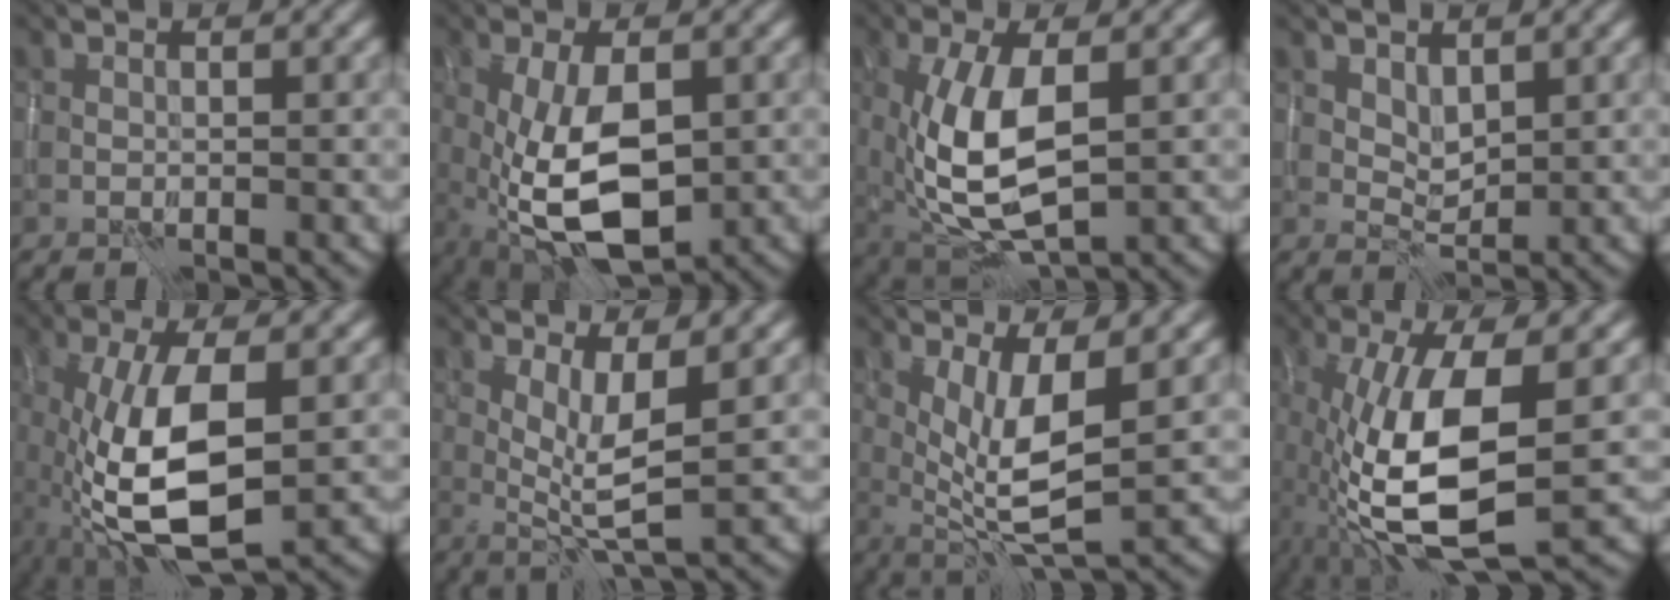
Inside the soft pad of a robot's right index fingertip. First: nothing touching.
{"total": 8.7, "force": [-1.3, 4.0, 7.6], "torque": [-0.169, -0.012, -0.019]}
{"total": 8.7, "force": [-0.1, 3.9, 7.7], "torque": [-0.170, -0.007, -0.003]}
{"total": 1.9, "force": [1.3, 0.9, 1.0], "torque": [-0.020, -0.007, 0.027]}
{"total": 9.7, "force": [-1.8, 3.5, 8.9], "torque": [-0.187, -0.004, -0.034]}
{"total": 4.3, "force": [0.5, 0.8, 4.2], "torque": [-0.080, -0.009, 0.014]}
{"total": 6.5, "force": [0.5, 1.9, 6.2], "torque": [-0.111, -0.010, 0.014]}
{"total": 11.0, "force": [-2.1, 3.8, 10.1], "torque": [-0.219, -0.010, -0.040]}